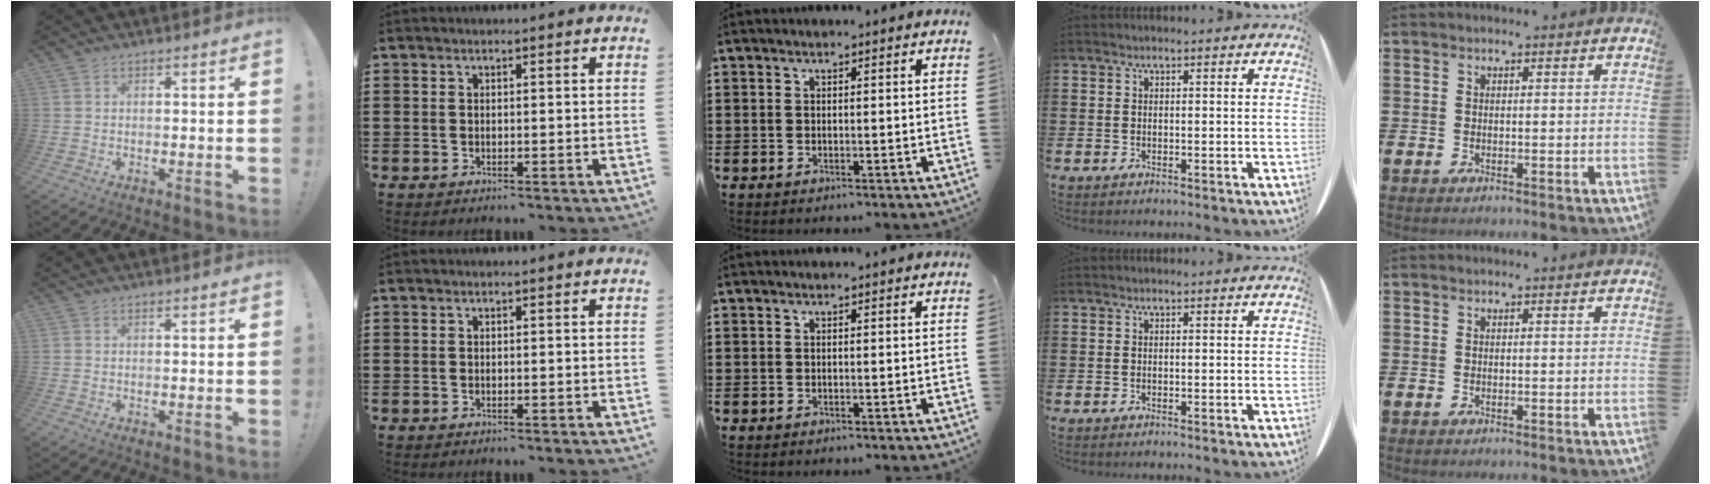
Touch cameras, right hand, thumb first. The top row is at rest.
{}